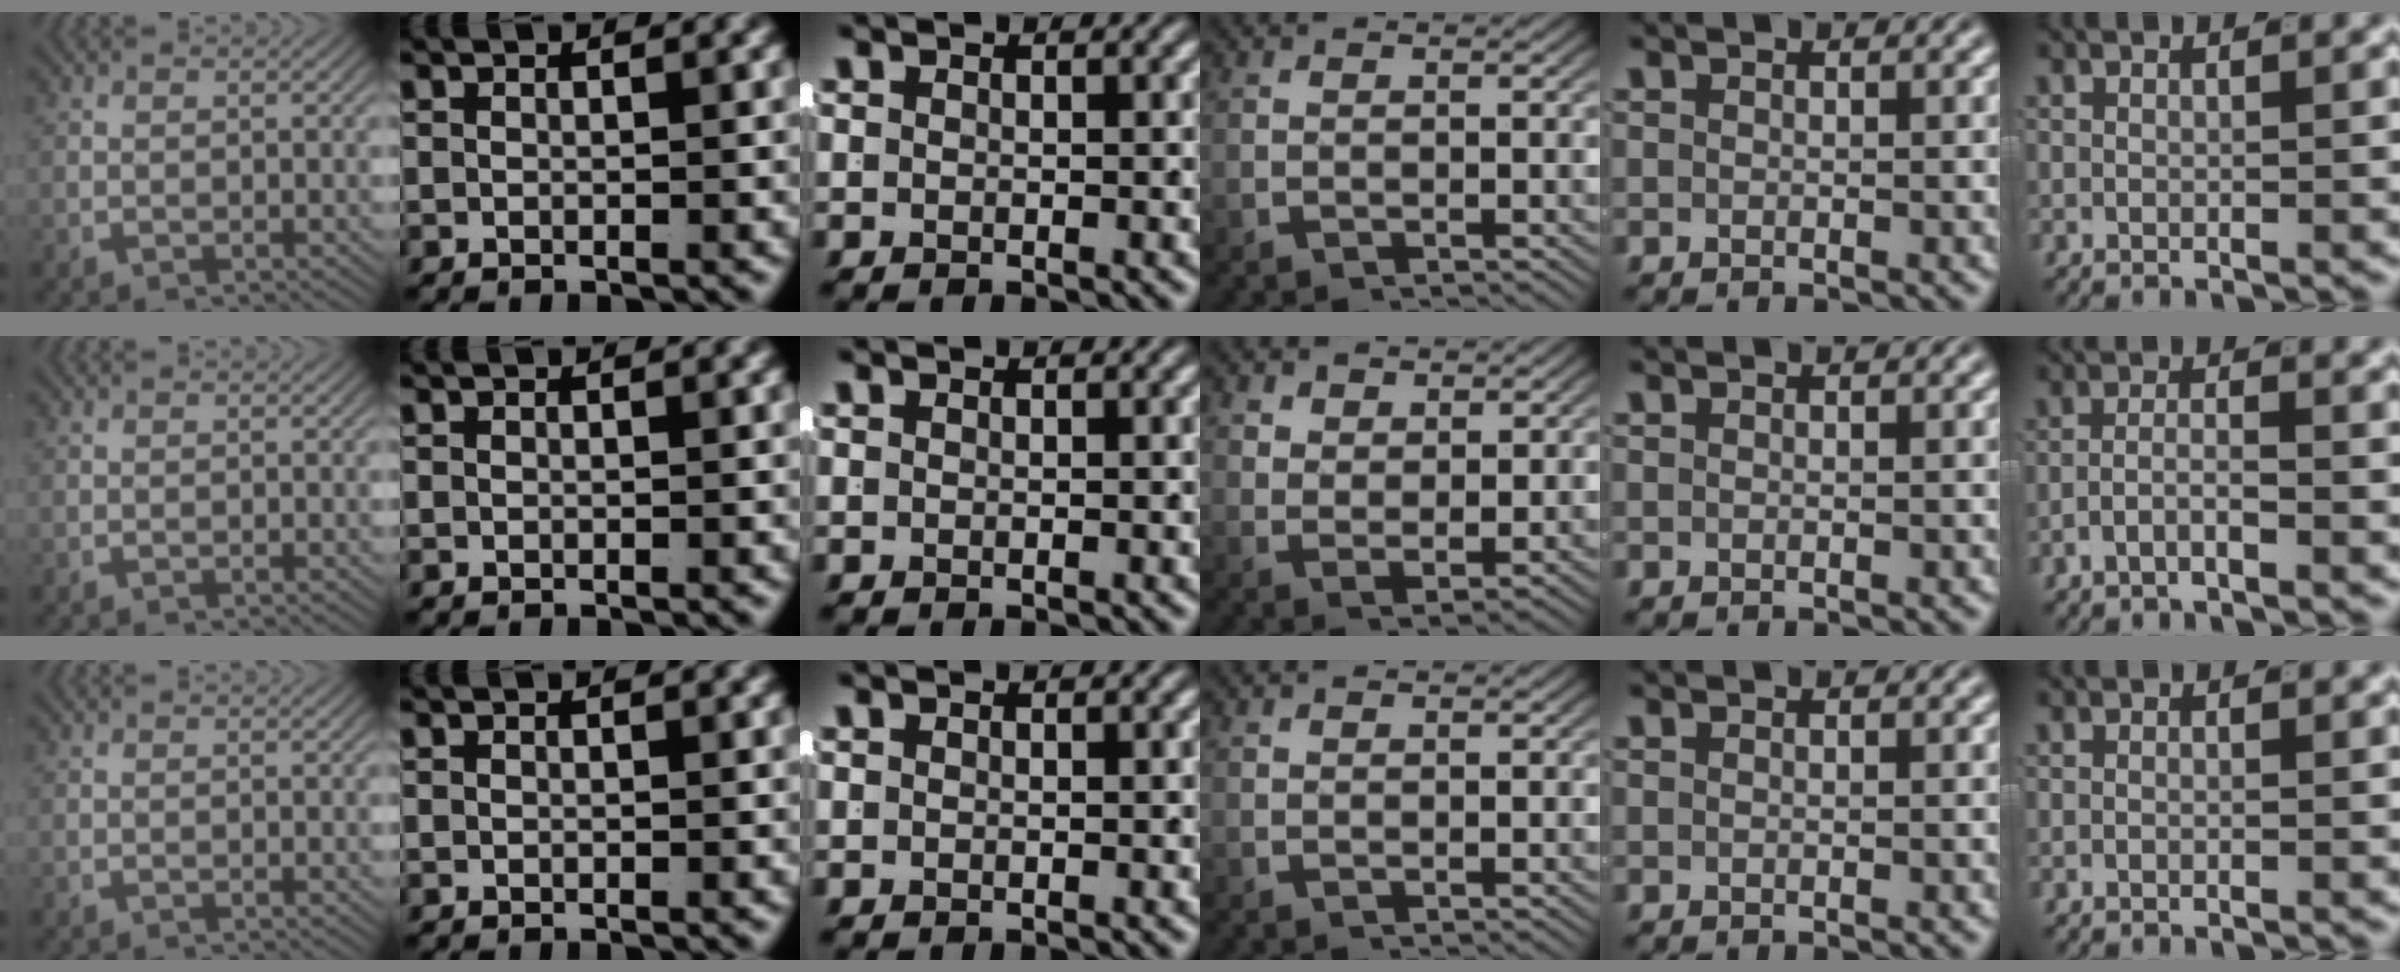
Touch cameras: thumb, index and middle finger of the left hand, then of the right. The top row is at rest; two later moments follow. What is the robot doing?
{"motion": "lift_and_place", "object": "shirt"}